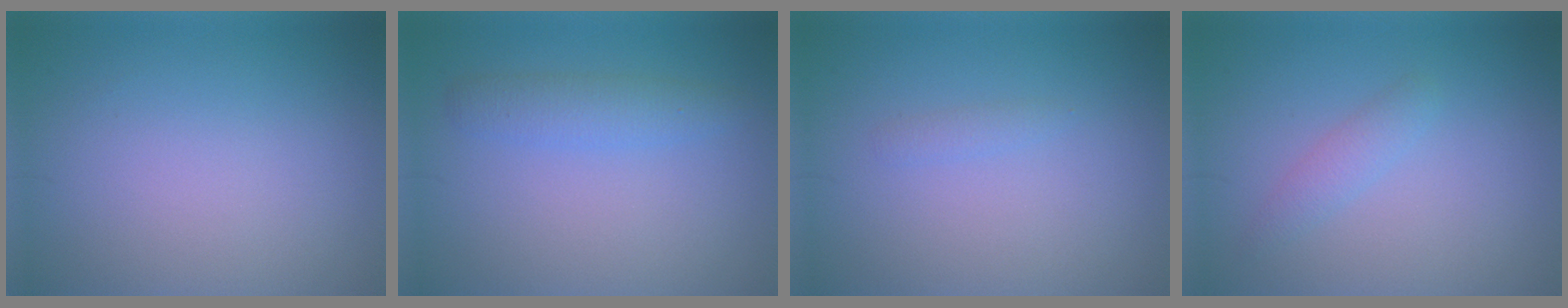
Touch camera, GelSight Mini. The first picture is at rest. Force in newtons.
{"total": 2.2, "press": 2.2, "slide": 0.2}
{"total": 0.7, "press": 0.7, "slide": 0.1}
{"total": 1.4, "press": 1.4, "slide": 0.0}